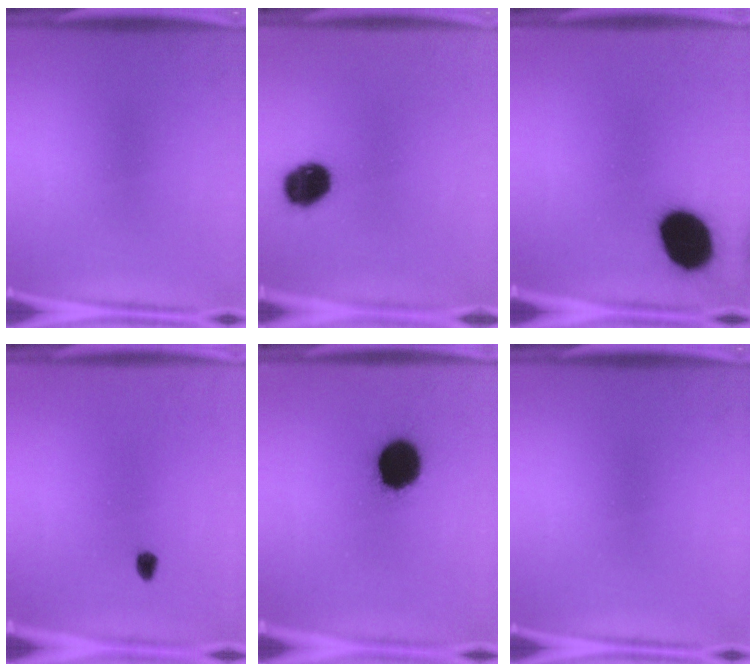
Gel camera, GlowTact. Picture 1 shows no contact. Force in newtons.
{"total": 10.1}
{"total": 16.6}
{"total": 1.5}
{"total": 15.2}
{"total": 0.0}